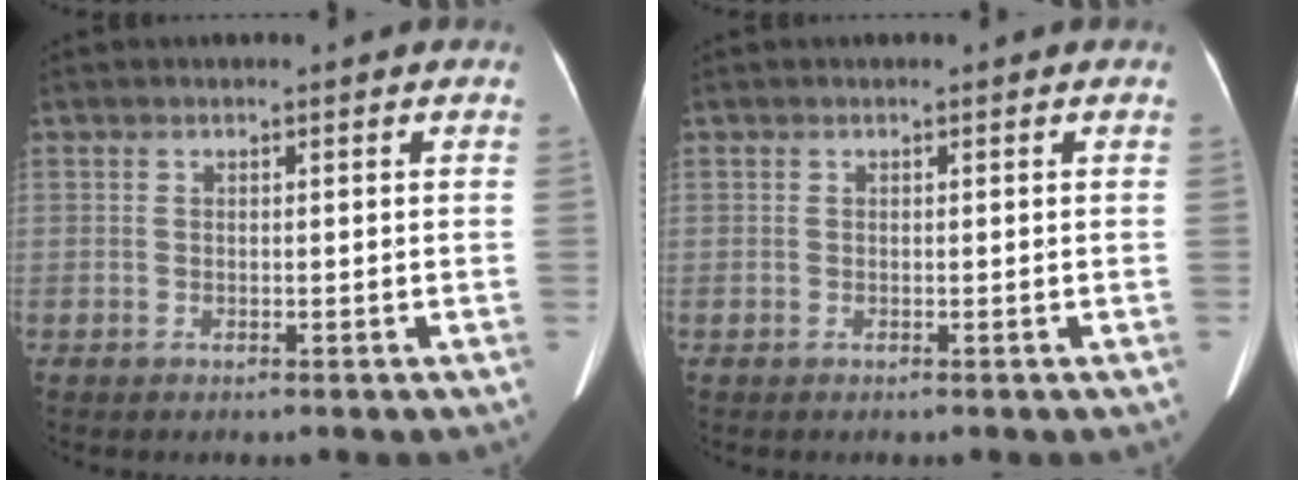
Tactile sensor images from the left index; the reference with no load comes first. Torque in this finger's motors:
{"motor_torque": [0.09, 0.02, -0.07, 0.01]}